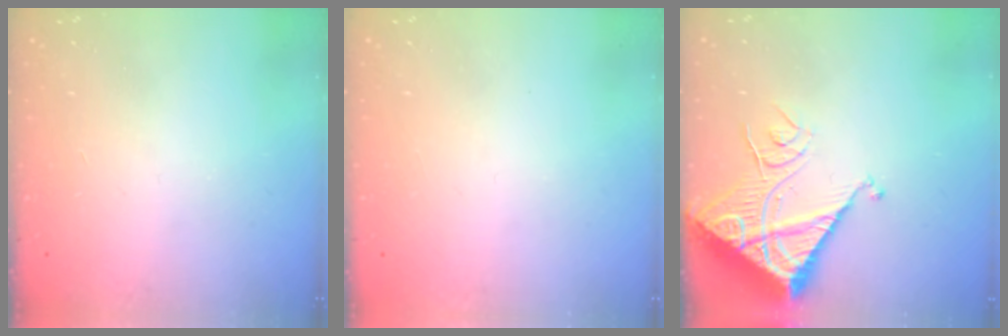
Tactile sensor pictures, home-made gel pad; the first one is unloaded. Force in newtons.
{"total": 1.5, "press": 1.5, "slide": 0.1}
{"total": 13.1, "press": 13.0, "slide": 1.5}